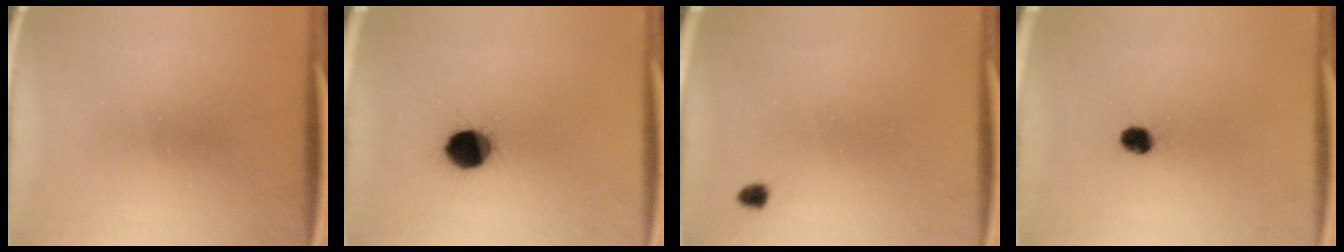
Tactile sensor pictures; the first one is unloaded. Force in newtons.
{"total": 9.3}
{"total": 1.2}
{"total": 3.2}